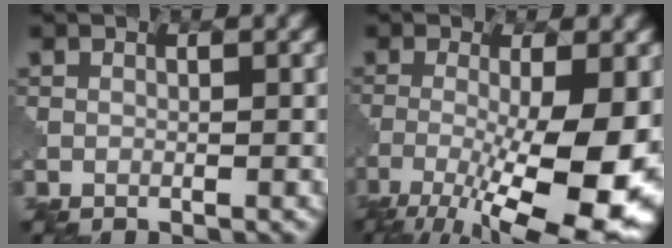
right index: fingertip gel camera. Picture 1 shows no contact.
{"total": 13.5, "force": [-4.7, 4.2, 12.0], "torque": [-0.193, -0.023, -0.069]}